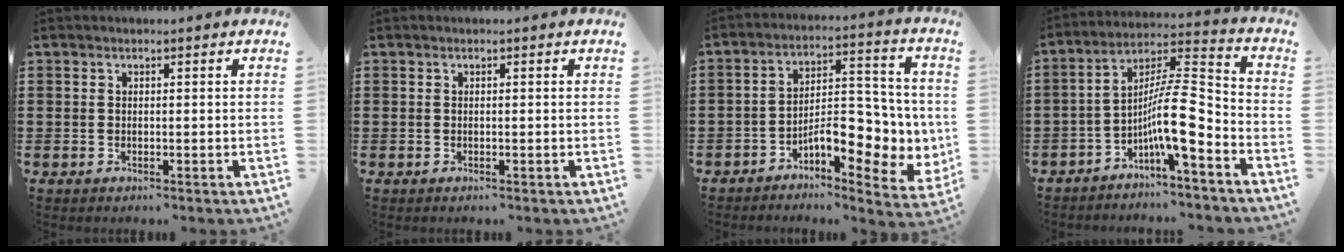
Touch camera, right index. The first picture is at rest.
{"total": 0.0}
{"total": 9.5, "force": [-2.9, 4.7, 7.8], "torque": [-0.099, -0.003, -0.051]}
{"total": 10.9, "force": [-4.5, 2.2, 9.7], "torque": [-0.178, -0.011, -0.089]}